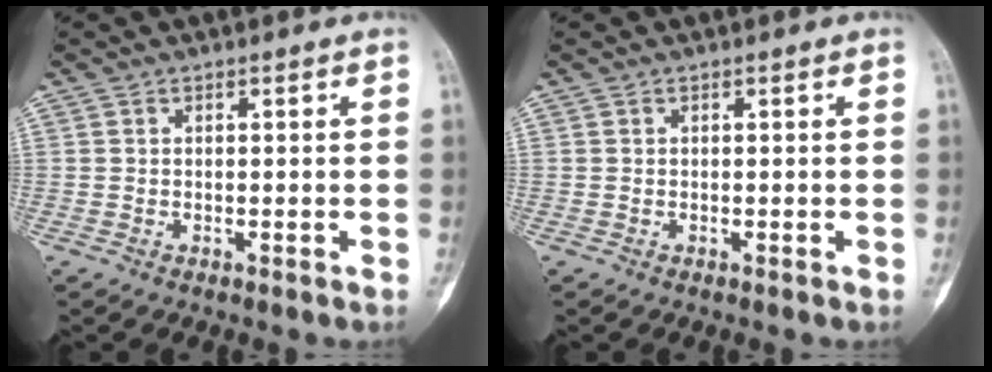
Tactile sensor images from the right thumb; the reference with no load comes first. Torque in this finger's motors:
{"motor_torque": [0.00, 0.00, 0.07, -0.01, 0.01]}